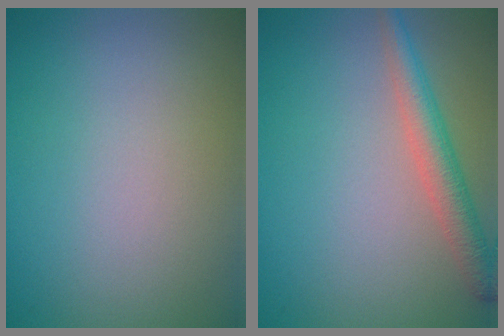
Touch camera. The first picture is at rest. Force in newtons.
{"total": 3.3, "press": 3.3, "slide": 0.1}